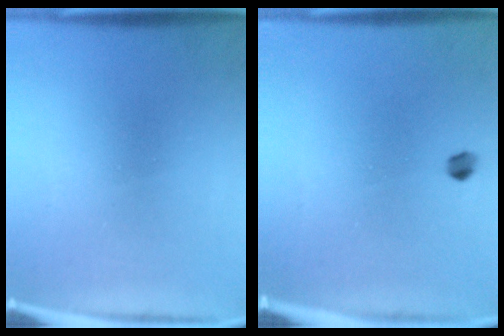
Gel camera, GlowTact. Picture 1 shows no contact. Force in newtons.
{"total": 1.7}